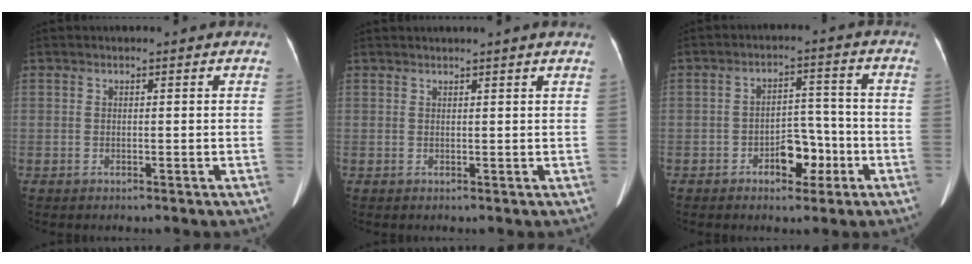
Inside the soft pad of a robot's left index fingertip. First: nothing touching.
{"total": 2.1, "force": [1.8, -0.7, 0.9], "torque": [-0.020, 0.008, 0.028]}
{"total": 5.7, "force": [-2.8, 3.2, 3.9], "torque": [-0.054, 0.018, -0.042]}